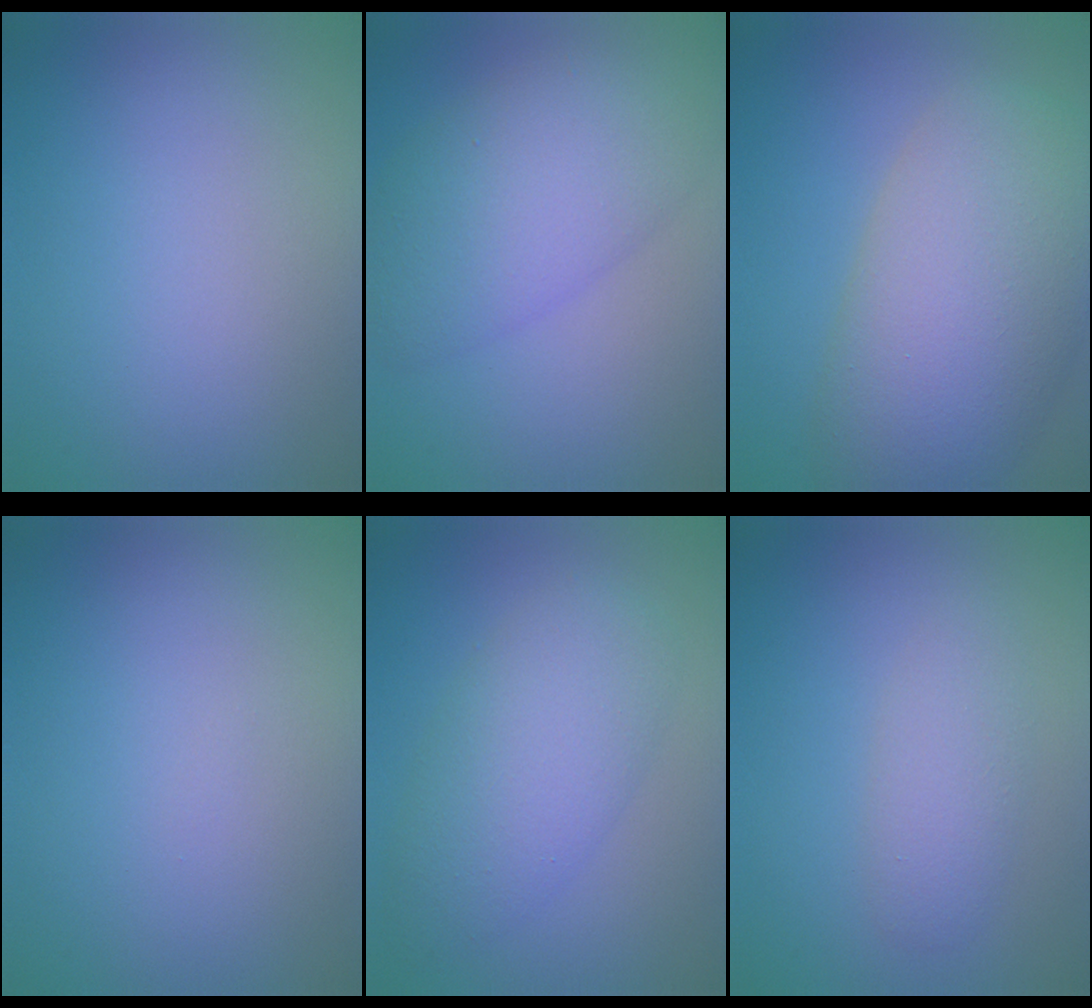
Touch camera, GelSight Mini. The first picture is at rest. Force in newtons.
{"total": 7.6, "press": 7.6, "slide": 0.2}
{"total": 11.1, "press": 11.0, "slide": 0.4}
{"total": 0.0}
{"total": 5.6, "press": 5.6, "slide": 0.1}
{"total": 2.3, "press": 2.3, "slide": 0.1}